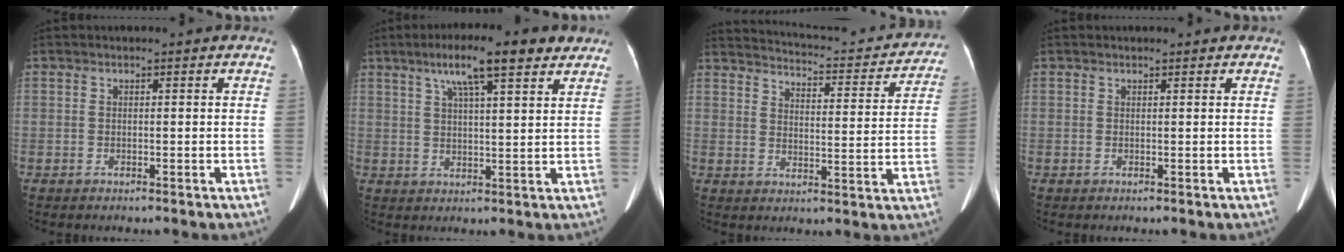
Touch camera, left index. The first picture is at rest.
{"total": 9.8, "force": [6.2, 1.2, 7.5], "torque": [-0.119, 0.017, 0.098]}
{"total": 18.9, "force": [17.1, 4.3, 6.9], "torque": [-0.087, -0.019, 0.207]}
{"total": 1.5, "force": [1.4, 0.3, 0.6], "torque": [-0.008, 0.003, 0.014]}